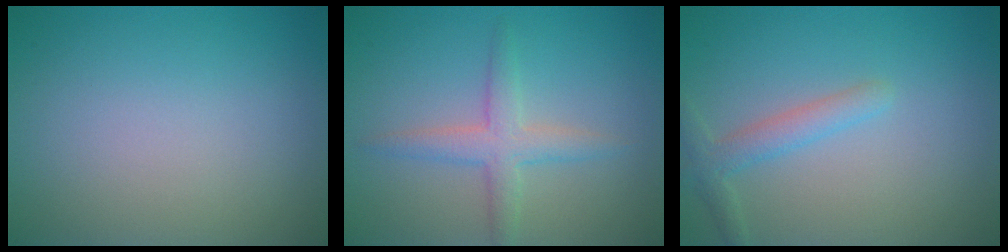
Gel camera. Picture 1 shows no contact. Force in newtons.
{"total": 2.9, "press": 2.9, "slide": 0.1}
{"total": 2.2, "press": 2.2, "slide": 0.1}